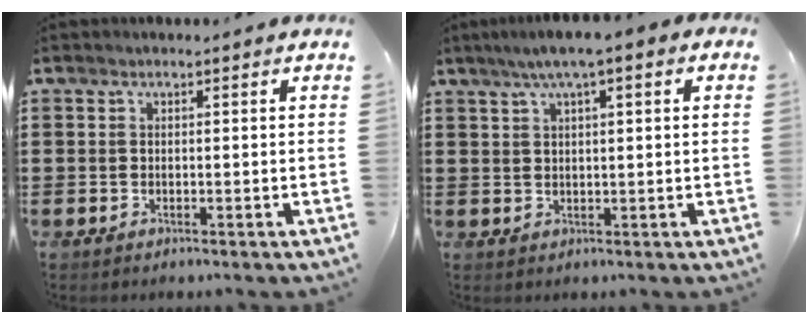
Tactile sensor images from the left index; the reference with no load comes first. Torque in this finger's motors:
{"motor_torque": [1.55, -0.58, 0.95, 0.21]}